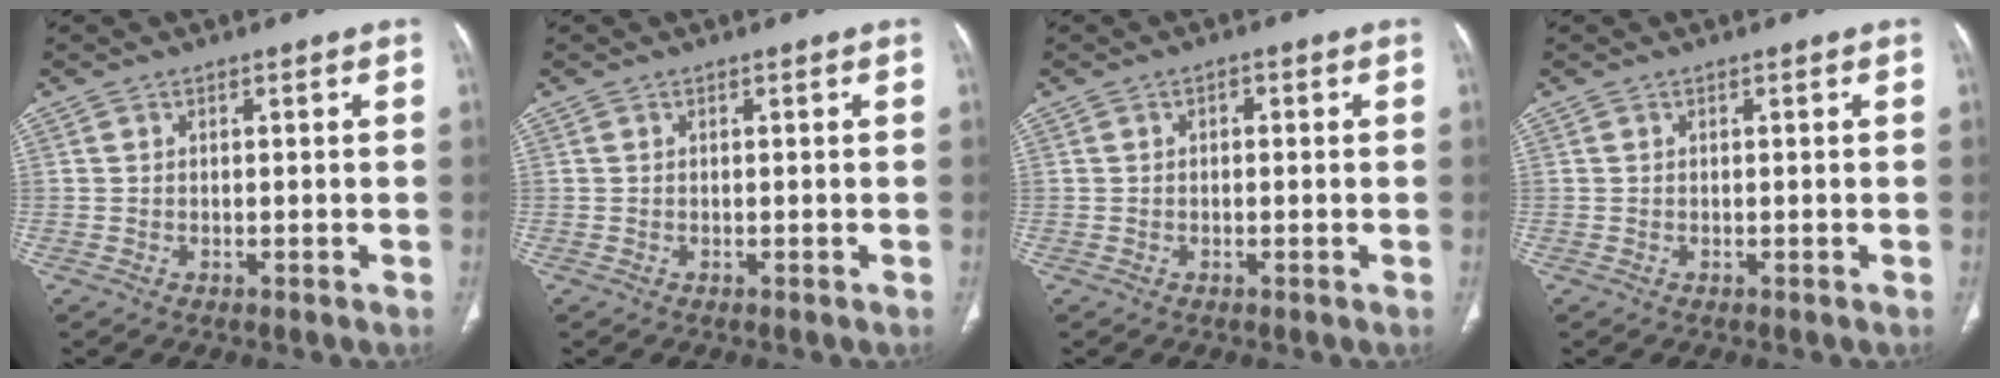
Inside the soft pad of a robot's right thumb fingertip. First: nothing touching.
{"total": 0.0}
{"total": 1.1, "force": [0.2, 0.7, 0.8], "torque": [-0.007, 0.004, -0.002]}
{"total": 0.0}